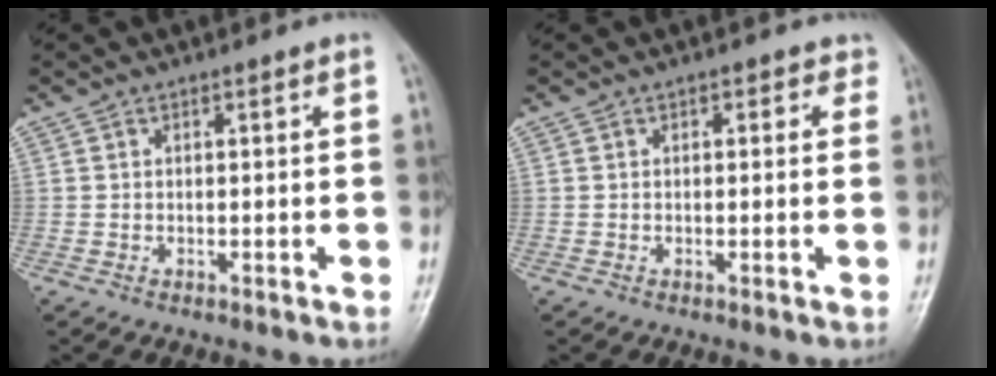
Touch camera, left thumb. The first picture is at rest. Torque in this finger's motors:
{"motor_torque": [-0.25, -0.13, -0.16, -0.04, 0.04]}